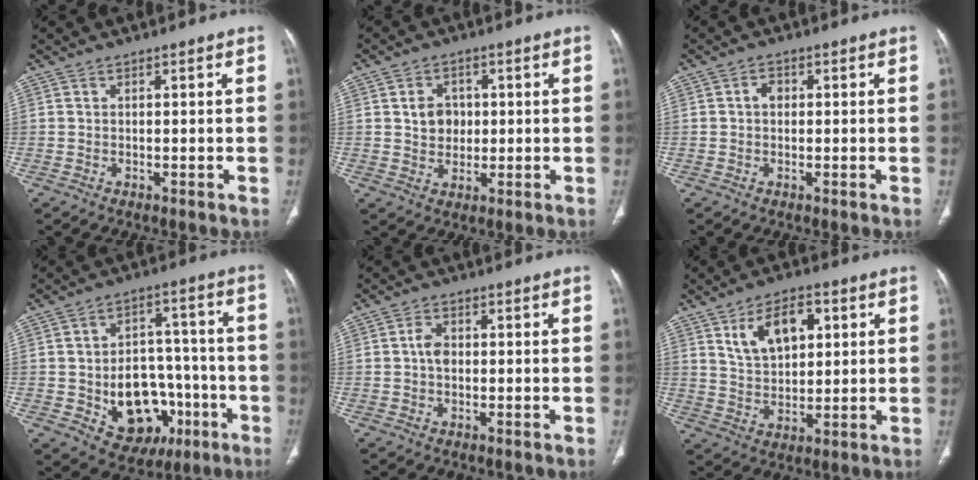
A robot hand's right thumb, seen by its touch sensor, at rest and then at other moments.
{"total": 5.5, "force": [0.8, 4.5, 3.0], "torque": [-0.026, -0.002, 0.015]}
{"total": 1.9, "force": [0.1, 1.5, 1.2], "torque": [-0.014, 0.007, -0.001]}
{"total": 16.7, "force": [-5.1, 12.0, 10.3], "torque": [-0.105, 0.039, -0.056]}
{"total": 2.9, "force": [0.0, 2.0, 2.1], "torque": [-0.037, 0.007, -0.005]}
{"total": 10.5, "force": [4.1, 6.1, 7.5], "torque": [-0.105, -0.008, 0.077]}